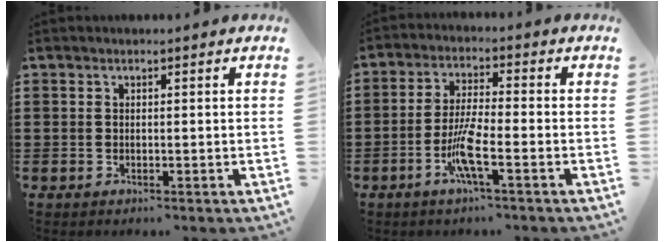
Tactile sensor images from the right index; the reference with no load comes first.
{"total": 6.6, "force": [-2.9, 0.7, 5.9], "torque": [-0.130, -0.013, -0.061]}